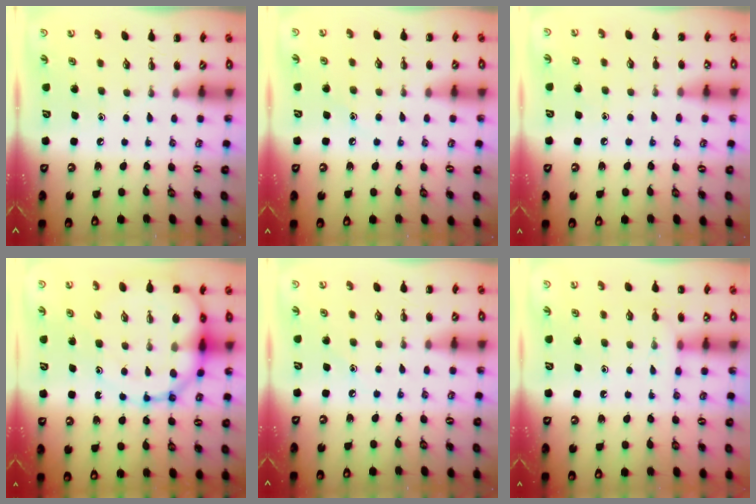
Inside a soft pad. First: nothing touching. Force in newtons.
{"total": 7.0, "press": 6.8, "slide": 1.6}
{"total": 5.9, "press": 5.5, "slide": 1.9}
{"total": 15.5, "press": 15.0, "slide": 3.9}
{"total": 7.0, "press": 6.6, "slide": 2.2}
{"total": 5.5, "press": 5.3, "slide": 1.4}